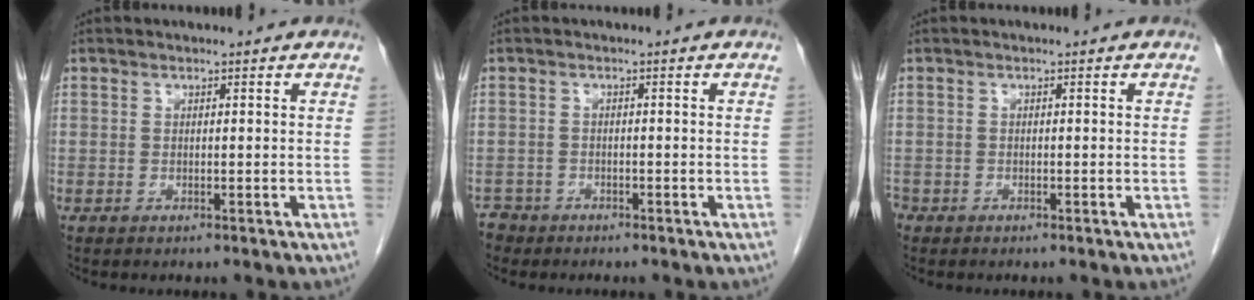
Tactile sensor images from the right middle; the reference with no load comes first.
{"total": 2.1, "force": [-1.7, 1.1, -0.5], "torque": [0.002, 0.003, -0.033]}
{"total": 0.9, "force": [-0.6, 0.7, 0.2], "torque": [-0.010, 0.001, -0.012]}